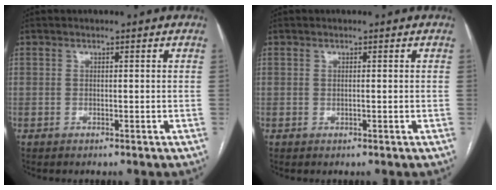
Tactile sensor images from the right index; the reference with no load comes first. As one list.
[{"total": 0.0}]